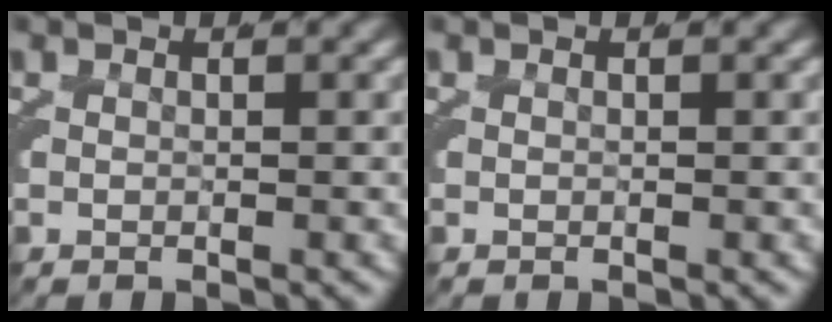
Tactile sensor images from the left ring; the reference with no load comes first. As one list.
[{"total": 0.0}]